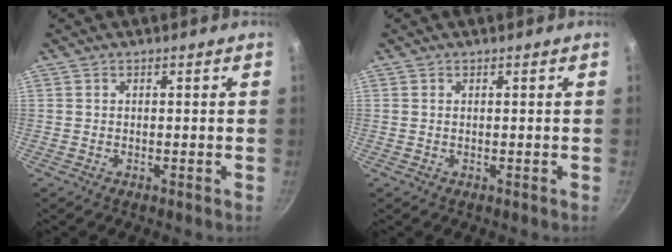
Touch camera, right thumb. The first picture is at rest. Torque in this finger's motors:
{"motor_torque": [-0.23, 0.06, 0.11, -0.15, 0.01]}